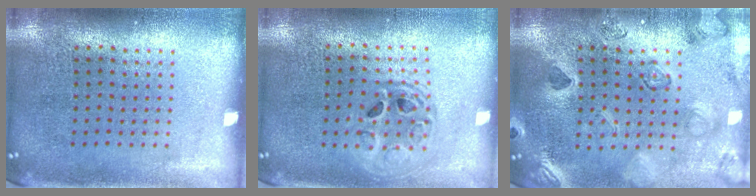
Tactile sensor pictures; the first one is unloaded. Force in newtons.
{"total": 1.5, "press": 1.3, "slide": 0.7}
{"total": 2.5, "press": 2.3, "slide": 0.8}